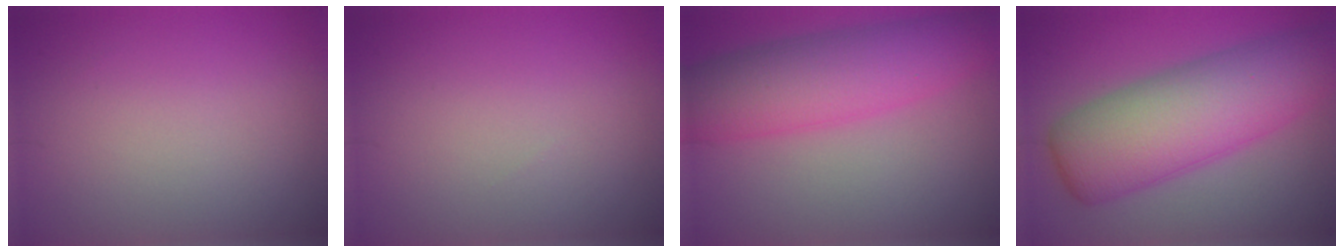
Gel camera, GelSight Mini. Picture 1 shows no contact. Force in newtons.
{"total": 0.0}
{"total": 7.9, "press": 7.9, "slide": 0.2}
{"total": 10.2, "press": 10.2, "slide": 0.2}